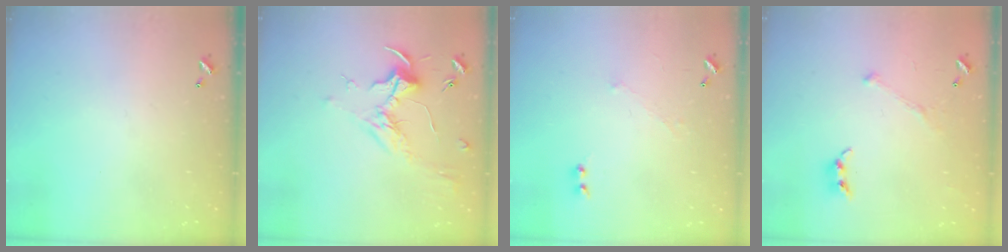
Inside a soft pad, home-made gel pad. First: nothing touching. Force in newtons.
{"total": 1.8, "press": 1.6, "slide": 0.7}
{"total": 0.9, "press": 0.3, "slide": 0.8}
{"total": 3.9, "press": 3.8, "slide": 0.7}